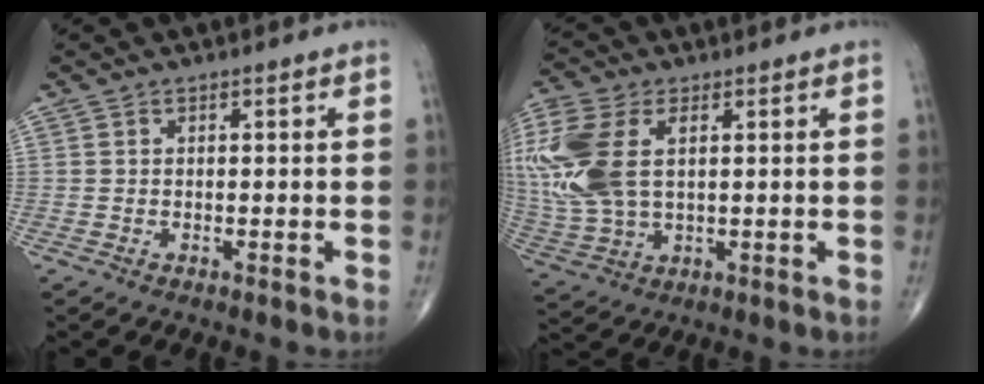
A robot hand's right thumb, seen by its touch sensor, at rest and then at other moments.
{"total": 17.3, "force": [3.5, 10.1, 13.7], "torque": [-0.343, -0.001, 0.070]}